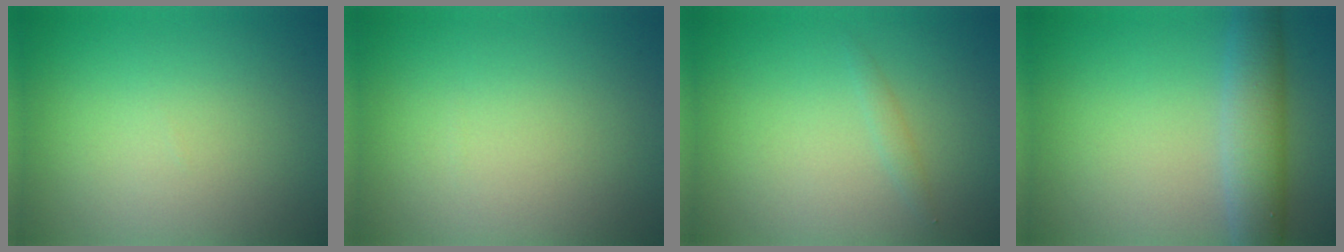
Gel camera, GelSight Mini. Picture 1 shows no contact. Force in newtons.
{"total": 0.0}
{"total": 0.8, "press": 0.8, "slide": 0.0}
{"total": 4.8, "press": 4.8, "slide": 0.2}